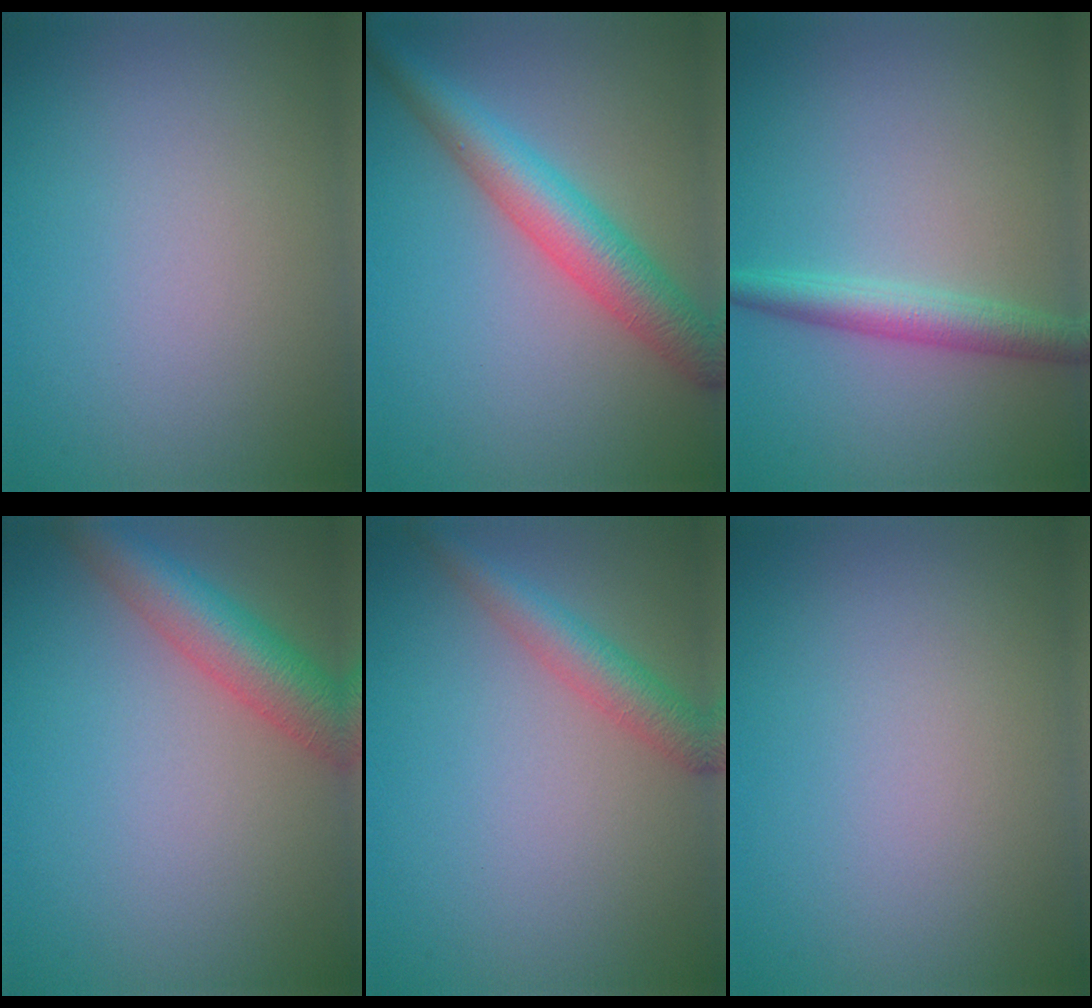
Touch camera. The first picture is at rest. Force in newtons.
{"total": 5.6, "press": 5.5, "slide": 0.2}
{"total": 3.0, "press": 3.0, "slide": 0.1}
{"total": 5.7, "press": 5.7, "slide": 0.2}
{"total": 3.1, "press": 3.1, "slide": 0.1}
{"total": 0.0}